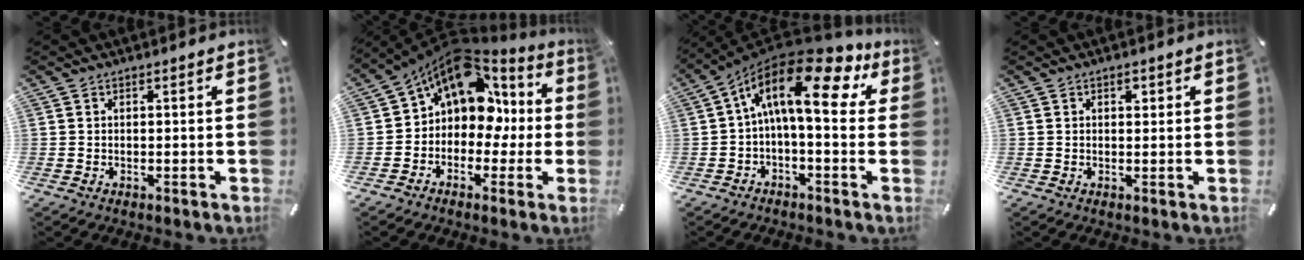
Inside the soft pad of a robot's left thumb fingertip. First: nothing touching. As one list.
[{"total": 14.0, "force": [4.7, 10.3, 8.2], "torque": [-0.144, -0.030, 0.085]}, {"total": 18.3, "force": [5.0, 7.5, 15.9], "torque": [-0.297, -0.039, 0.074]}, {"total": 1.4, "force": [0.7, 0.9, 0.8], "torque": [-0.009, -0.001, 0.011]}]